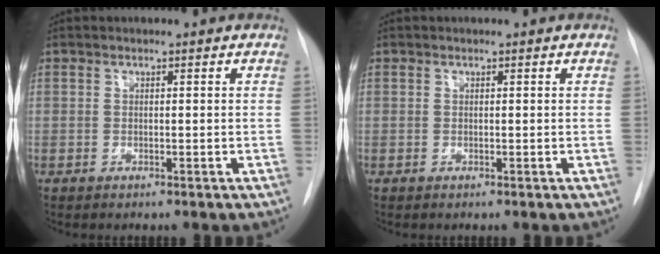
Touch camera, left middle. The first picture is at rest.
{"total": 0.0}